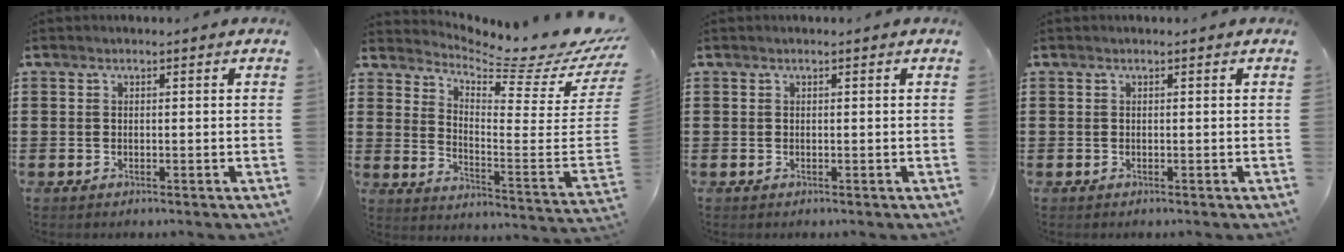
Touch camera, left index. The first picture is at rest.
{"total": 5.2, "force": [4.8, -0.3, 2.0], "torque": [-0.054, -0.064, 0.073]}
{"total": 0.0}
{"total": 0.0}